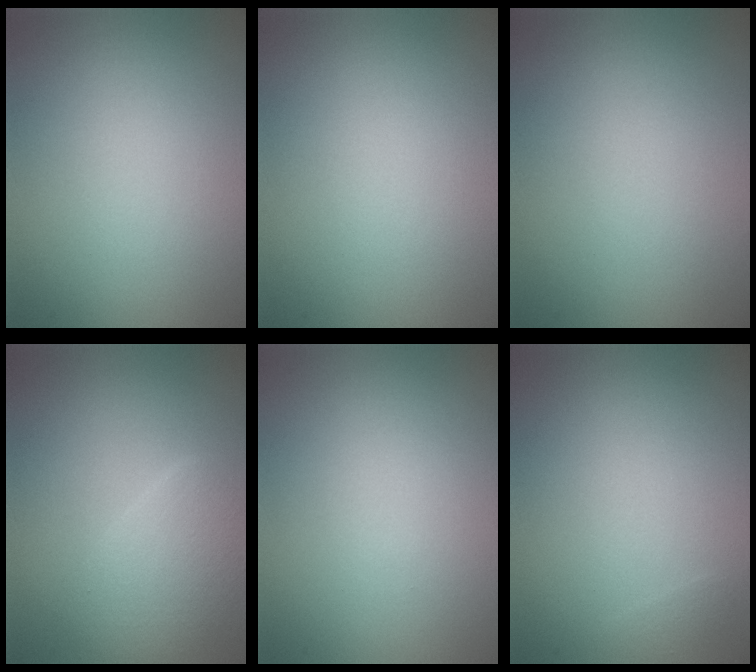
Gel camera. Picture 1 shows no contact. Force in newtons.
{"total": 0.0}
{"total": 0.0}
{"total": 3.6, "press": 3.6, "slide": 0.3}
{"total": 0.0}
{"total": 0.5, "press": 0.5, "slide": 0.0}